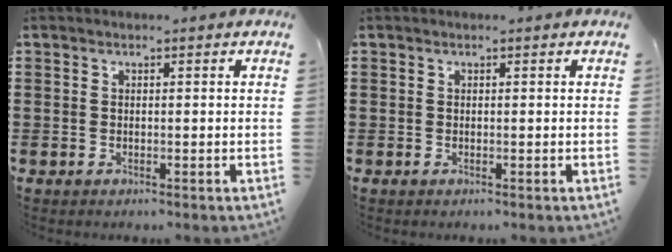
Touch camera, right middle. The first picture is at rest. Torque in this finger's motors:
{"motor_torque": [-0.05, -0.03, 0.23, -0.01]}